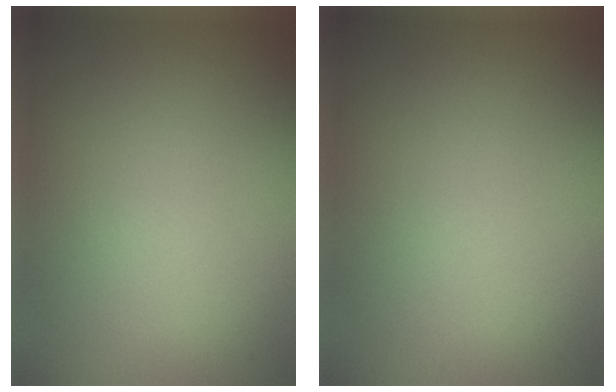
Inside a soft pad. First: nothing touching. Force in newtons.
{"total": 0.0}